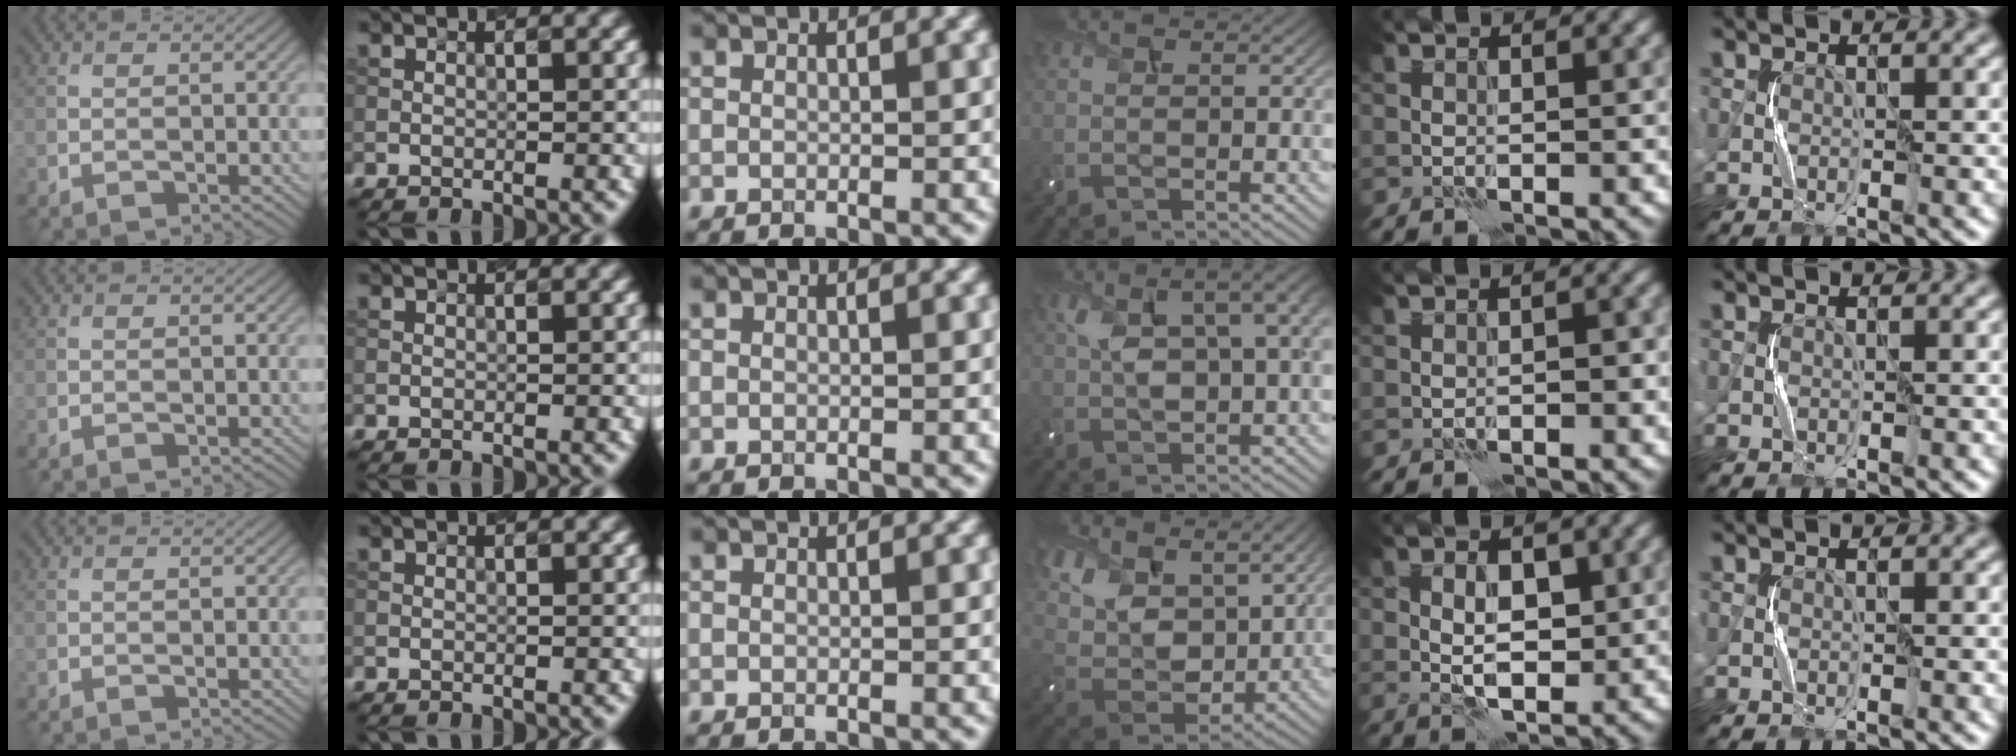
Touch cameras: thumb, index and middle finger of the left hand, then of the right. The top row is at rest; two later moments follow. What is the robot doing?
{"motion": "squeeze", "object": "air blower"}